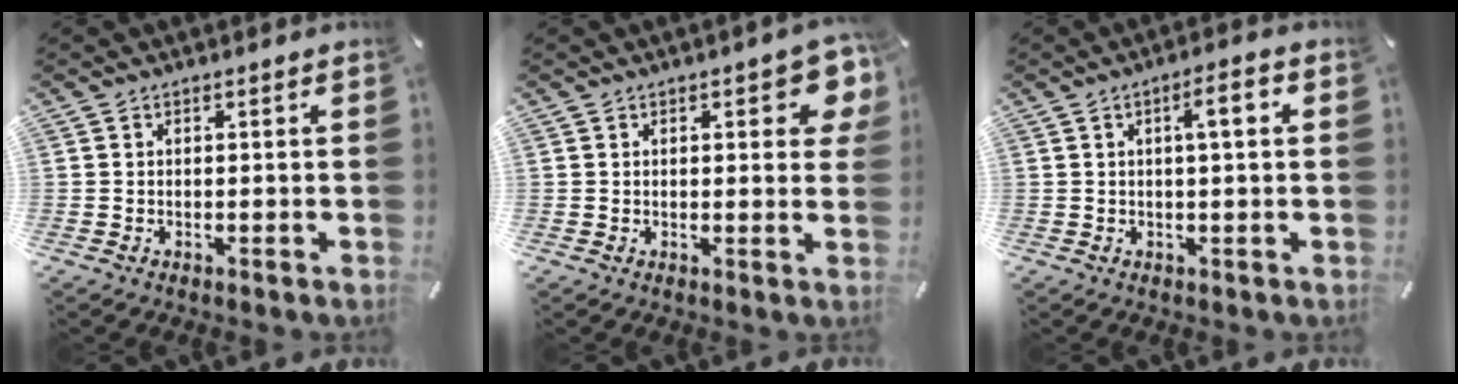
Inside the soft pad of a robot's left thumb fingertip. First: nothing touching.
{"total": 9.9, "force": [4.6, 3.7, 7.9], "torque": [-0.097, -0.023, 0.074]}
{"total": 5.3, "force": [1.2, 1.0, 5.0], "torque": [-0.082, -0.002, 0.012]}